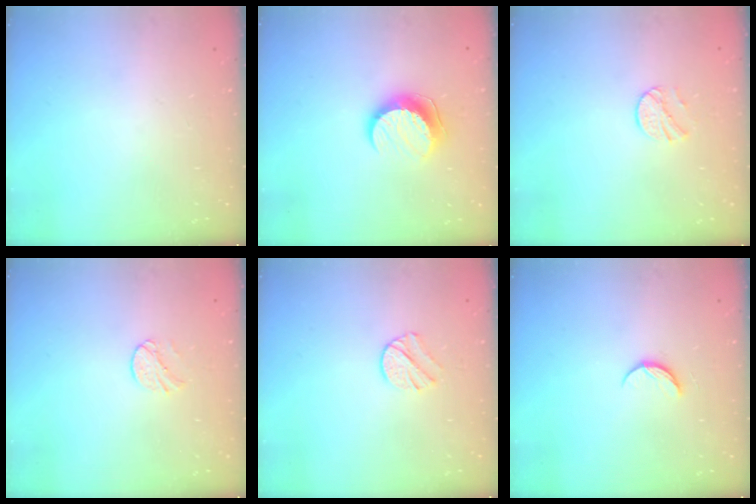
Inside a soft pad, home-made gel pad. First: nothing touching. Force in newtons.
{"total": 9.9, "press": 9.9, "slide": 0.5}
{"total": 7.3, "press": 7.3, "slide": 0.5}
{"total": 5.8, "press": 5.8, "slide": 0.6}
{"total": 6.9, "press": 6.8, "slide": 1.2}
{"total": 5.1, "press": 5.1, "slide": 0.6}